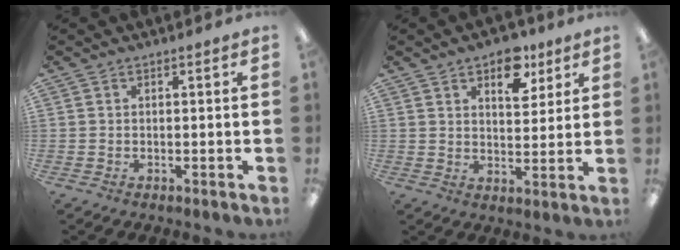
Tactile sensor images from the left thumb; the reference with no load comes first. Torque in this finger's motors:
{"motor_torque": [-0.12, 0.12, -0.18, -0.19, 0.12]}